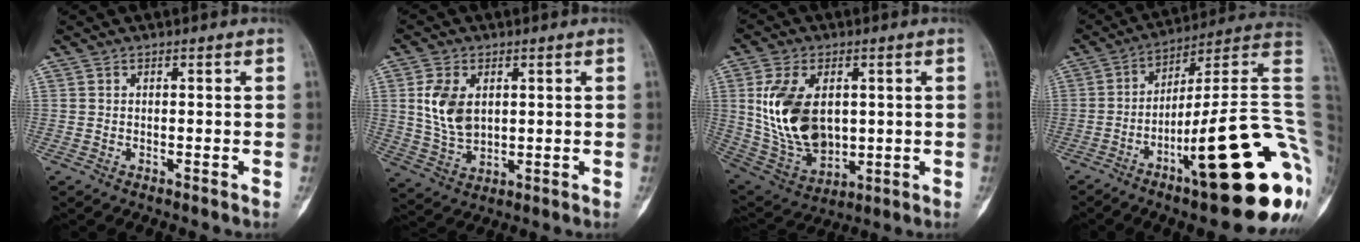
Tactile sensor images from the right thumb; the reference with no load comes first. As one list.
[{"total": 8.8, "force": [2.0, 5.7, 6.4], "torque": [-0.117, -0.008, 0.050]}, {"total": 16.8, "force": [2.3, 10.7, 12.8], "torque": [-0.227, -0.013, 0.063]}, {"total": 27.2, "force": [-8.5, 5.2, 25.4], "torque": [-0.279, 0.054, -0.123]}]